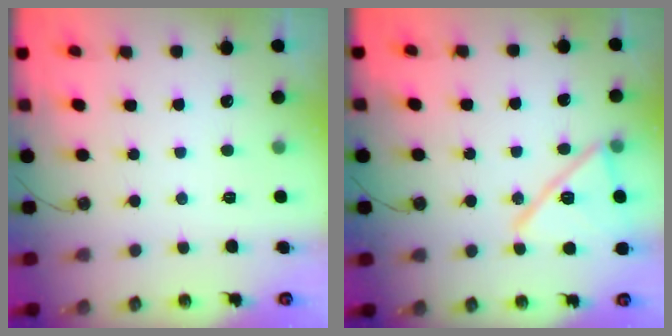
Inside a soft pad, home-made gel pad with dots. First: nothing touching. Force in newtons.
{"total": 16.6, "press": 16.5, "slide": 1.6}